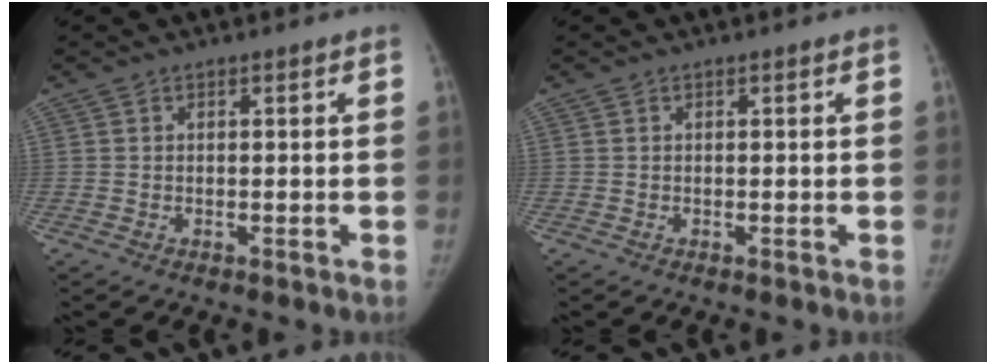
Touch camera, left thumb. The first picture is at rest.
{"total": 0.0}